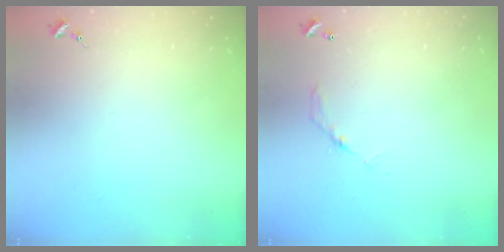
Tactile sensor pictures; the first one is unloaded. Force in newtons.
{"total": 5.0, "press": 5.0, "slide": 0.3}